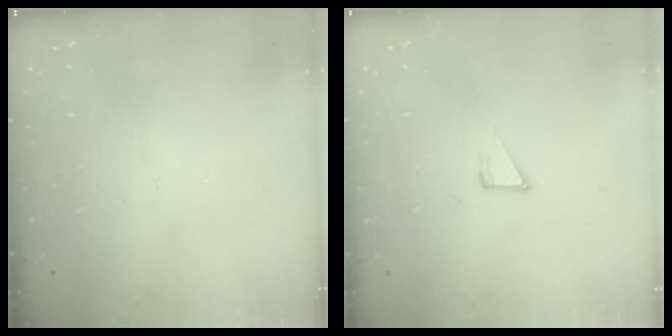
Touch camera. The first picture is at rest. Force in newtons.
{"total": 4.8, "press": 4.8, "slide": 0.4}